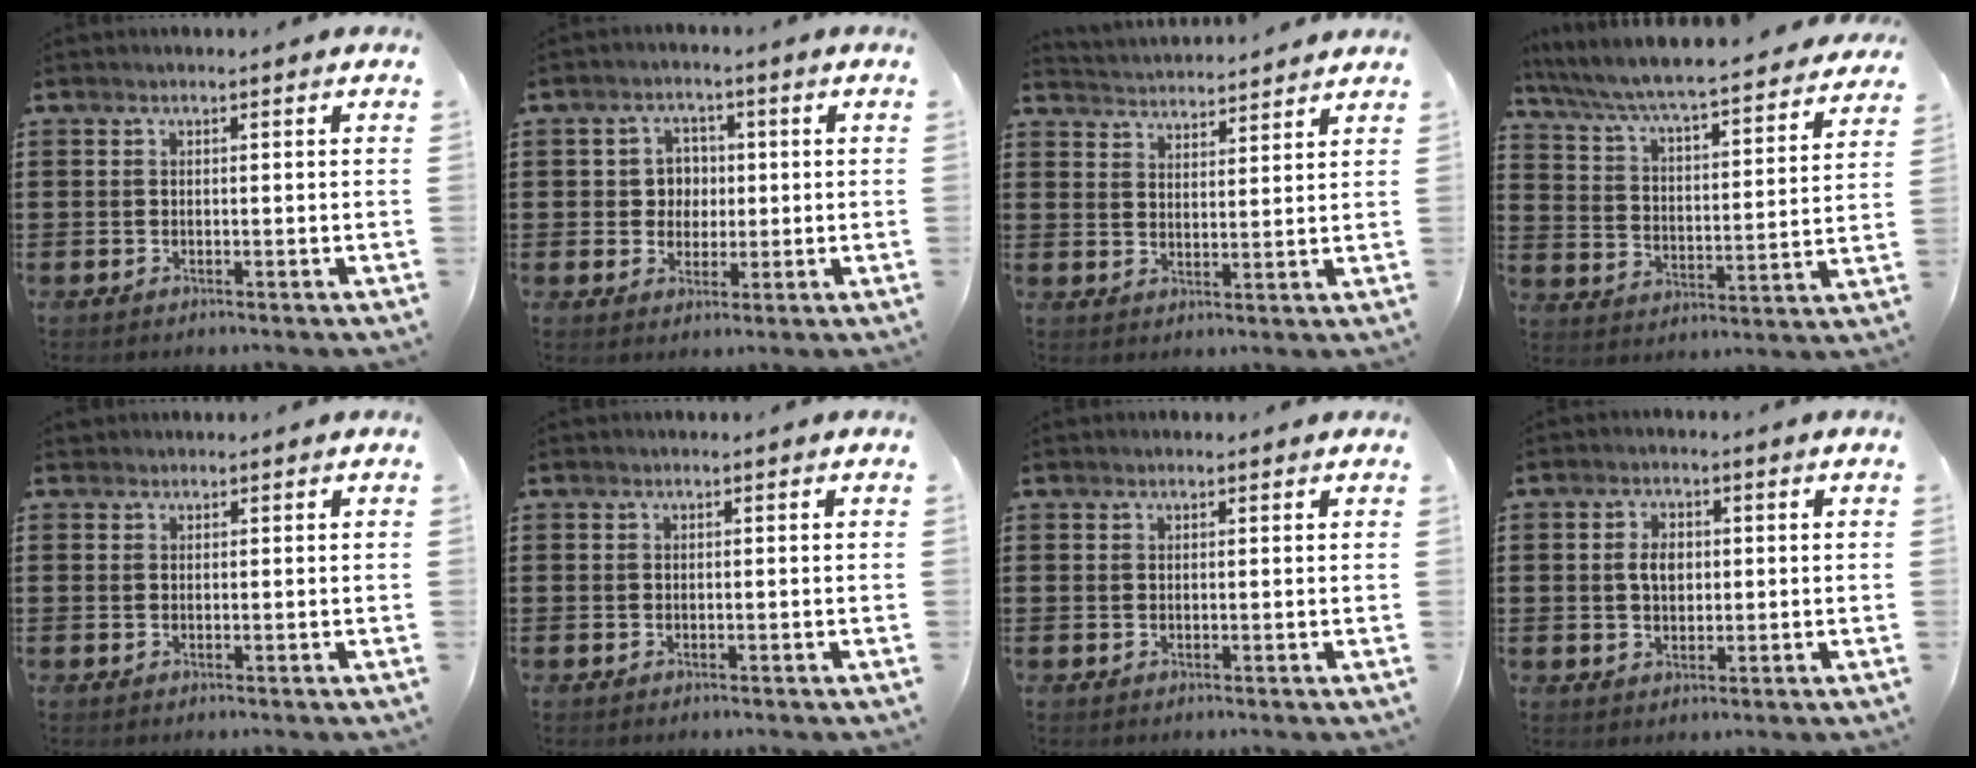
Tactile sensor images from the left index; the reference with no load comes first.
{"total": 4.4, "force": [0.5, 4.1, 1.7], "torque": [-0.043, 0.010, 0.002]}
{"total": 3.4, "force": [3.4, -0.2, -0.5], "torque": [-0.004, -0.020, 0.059]}
{"total": 5.2, "force": [4.8, -0.4, 1.9], "torque": [-0.060, -0.047, 0.072]}
{"total": 0.7, "force": [0.6, 0.4, 0.1], "torque": [-0.003, 0.002, 0.013]}
{"total": 0.0}
{"total": 0.7, "force": [0.6, 0.3, 0.2], "torque": [-0.006, 0.002, 0.012]}
{"total": 3.5, "force": [0.5, 2.2, 2.7], "torque": [-0.049, 0.008, 0.005]}